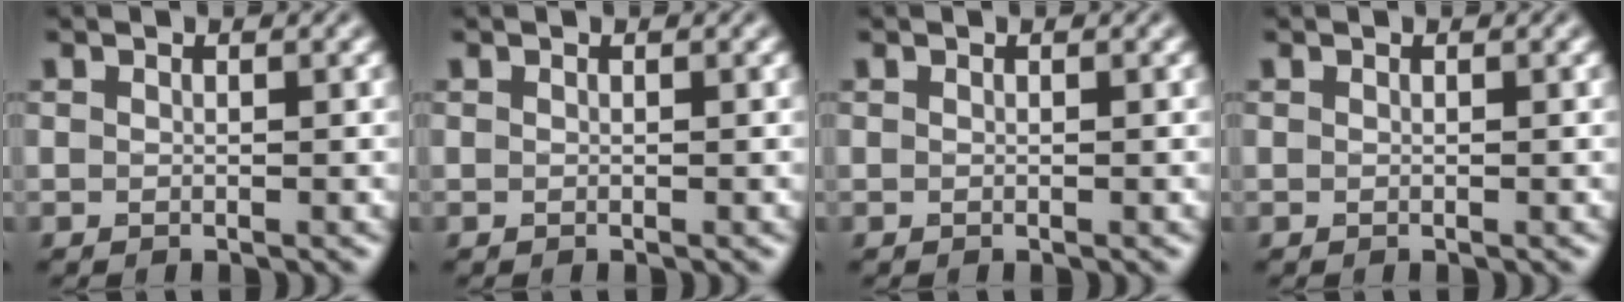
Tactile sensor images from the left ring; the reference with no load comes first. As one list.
[{"total": 0.0}, {"total": 0.0}, {"total": 0.0}]